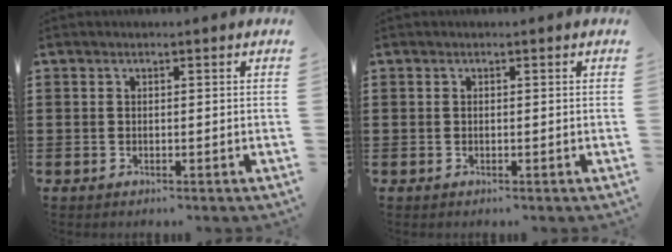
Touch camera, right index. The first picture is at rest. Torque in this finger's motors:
{"motor_torque": [0.17, 0.13, 0.03, 0.02]}